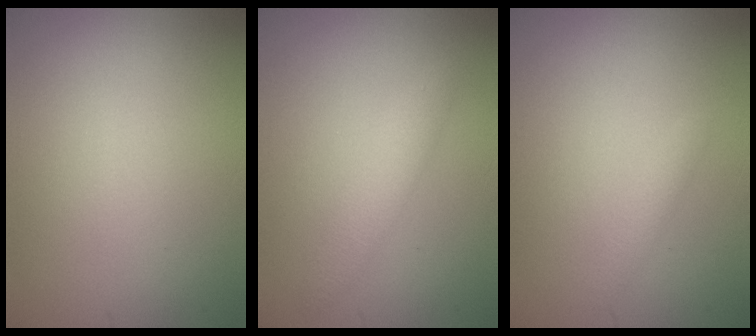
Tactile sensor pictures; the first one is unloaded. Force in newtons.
{"total": 2.1, "press": 2.1, "slide": 0.2}
{"total": 1.0, "press": 1.0, "slide": 0.0}